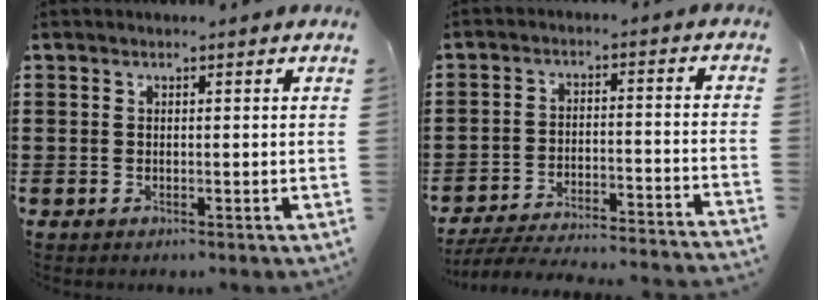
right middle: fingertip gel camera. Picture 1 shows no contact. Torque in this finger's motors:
{"motor_torque": [1.09, -1.05, 0.25, 0.07]}